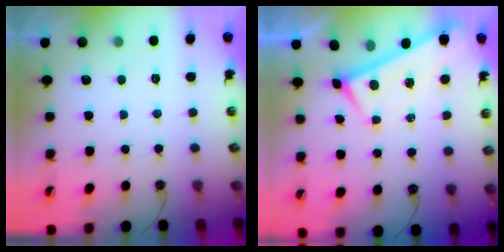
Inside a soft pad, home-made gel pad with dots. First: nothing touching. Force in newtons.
{"total": 0.0}